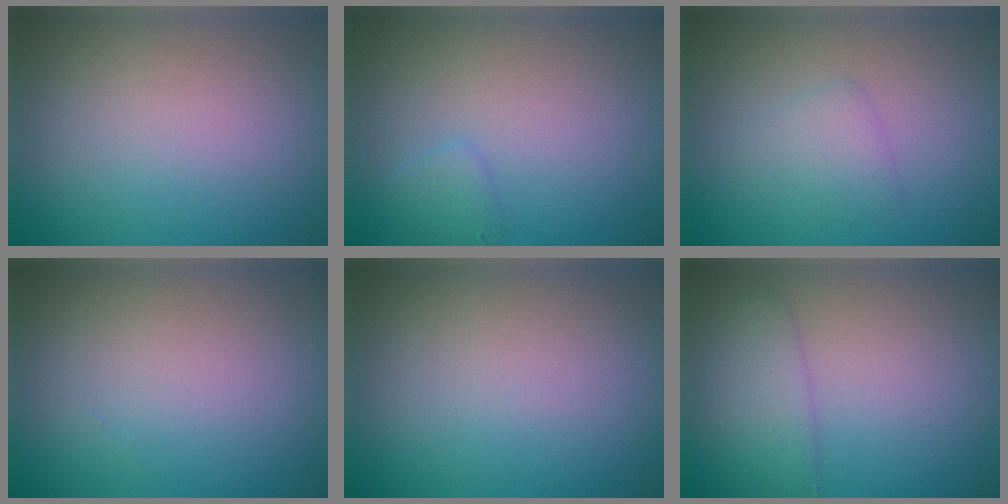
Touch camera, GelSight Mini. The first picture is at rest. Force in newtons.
{"total": 1.2, "press": 1.2, "slide": 0.1}
{"total": 1.9, "press": 1.9, "slide": 0.1}
{"total": 0.0}
{"total": 0.0}
{"total": 2.9, "press": 2.9, "slide": 0.1}